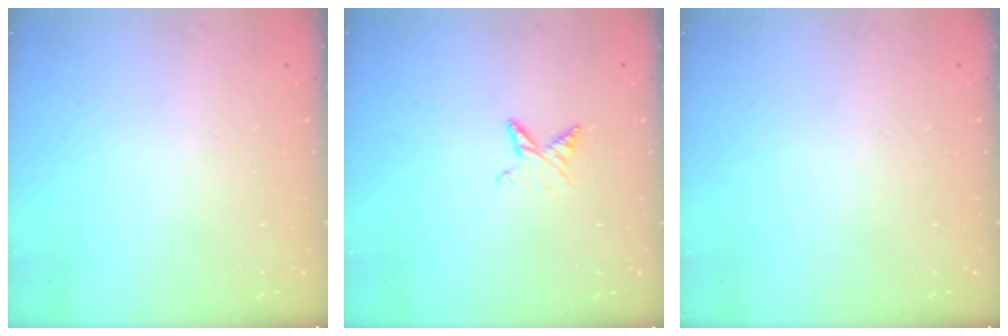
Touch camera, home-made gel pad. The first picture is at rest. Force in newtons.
{"total": 6.0, "press": 5.9, "slide": 0.6}
{"total": 0.0}